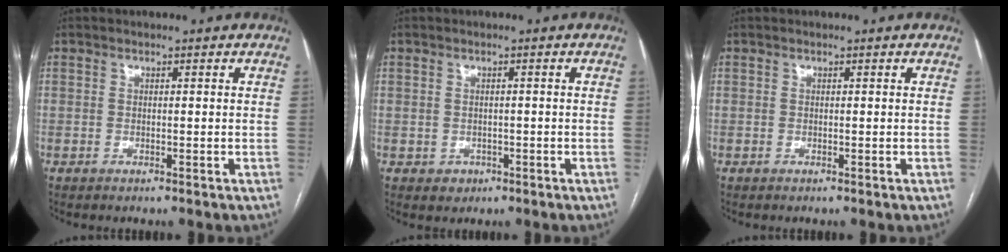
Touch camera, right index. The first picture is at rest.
{"total": 2.3, "force": [-0.8, 2.1, 0.3], "torque": [0.005, 0.007, -0.007]}
{"total": 0.0}